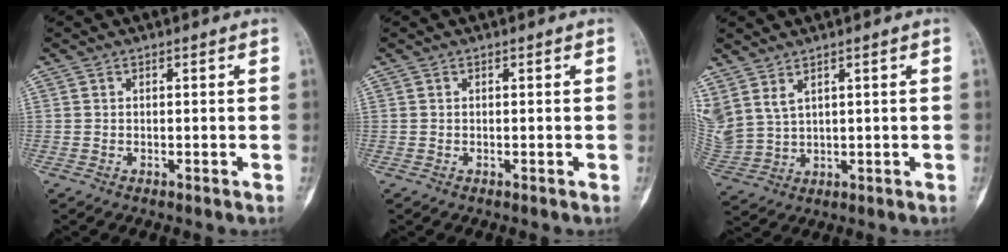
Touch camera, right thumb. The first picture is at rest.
{"total": 0.0}
{"total": 7.9, "force": [4.7, 4.0, 5.0], "torque": [-0.120, -0.017, 0.115]}